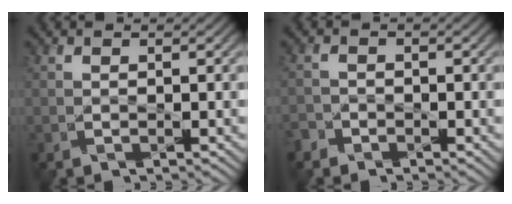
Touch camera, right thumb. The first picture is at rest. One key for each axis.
{"total": 1.6, "fx": -1.3, "fy": 0.9, "fz": 0.3, "tx": -0.006, "ty": 0.002, "tz": -0.033}